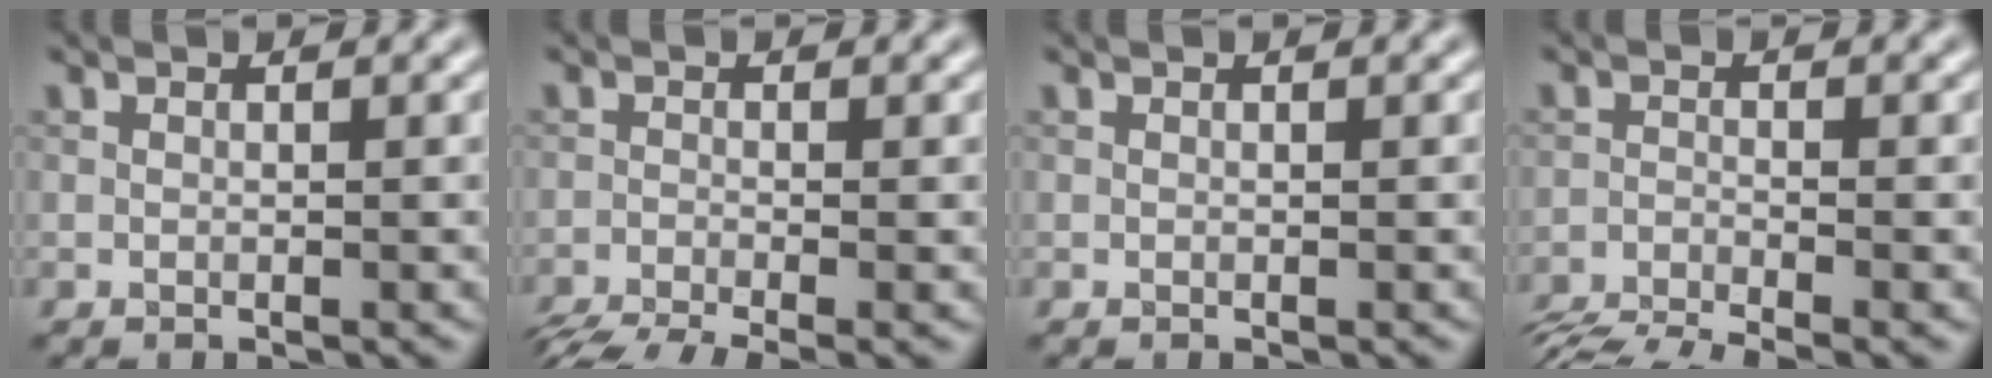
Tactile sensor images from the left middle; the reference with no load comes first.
{"total": 5.4, "force": [-4.1, 1.5, 3.3], "torque": [-0.050, -0.026, -0.068]}
{"total": 0.0}
{"total": 5.8, "force": [-5.2, 0.9, 2.5], "torque": [-0.049, -0.023, -0.096]}